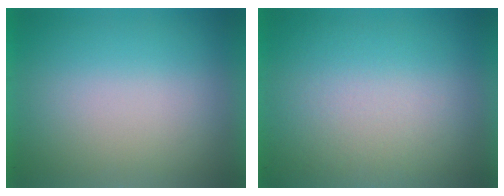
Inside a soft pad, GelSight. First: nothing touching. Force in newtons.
{"total": 2.5}